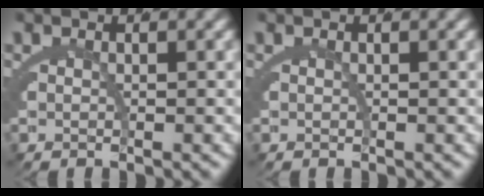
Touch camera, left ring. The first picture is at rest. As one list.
[{"total": 0.0}]